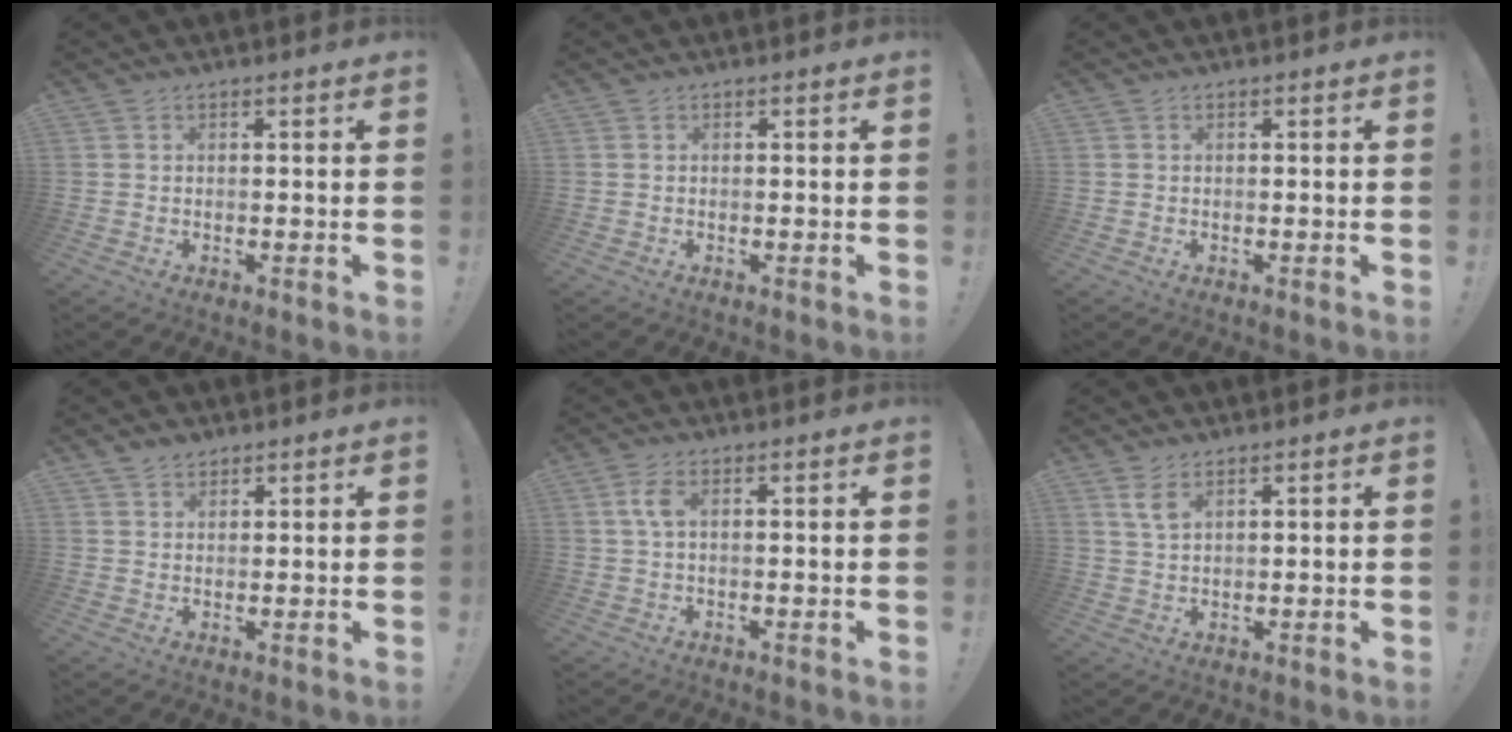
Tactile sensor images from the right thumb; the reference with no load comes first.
{"total": 0.0}
{"total": 0.0}
{"total": 2.7, "force": [2.2, 1.4, 0.6], "torque": [-0.005, -0.013, 0.041]}
{"total": 4.3, "force": [0.9, 2.2, 3.6], "torque": [-0.064, 0.006, 0.016]}
{"total": 4.2, "force": [2.4, 1.7, 3.1], "torque": [-0.050, -0.011, 0.042]}